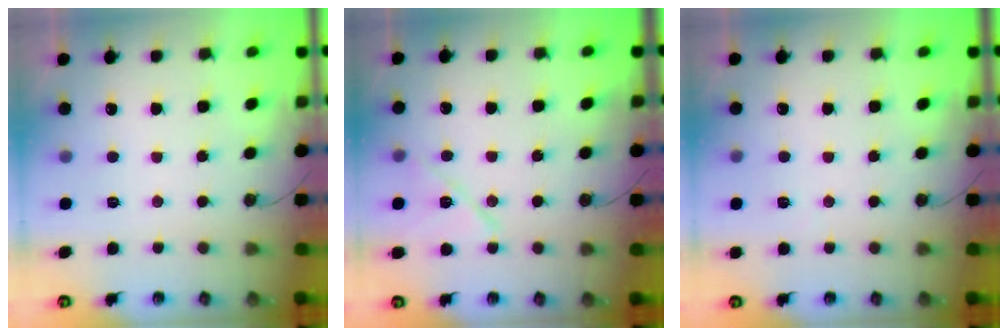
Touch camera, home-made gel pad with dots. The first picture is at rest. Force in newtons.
{"total": 10.8, "press": 9.7, "slide": 4.8}
{"total": 2.8, "press": 2.5, "slide": 1.1}